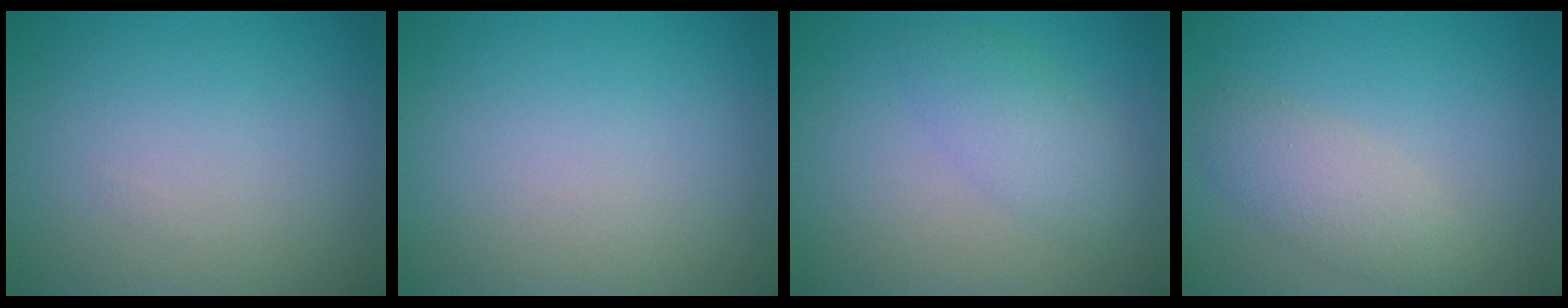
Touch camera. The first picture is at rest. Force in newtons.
{"total": 0.0}
{"total": 2.8, "press": 2.8, "slide": 0.2}
{"total": 2.9, "press": 2.9, "slide": 0.3}